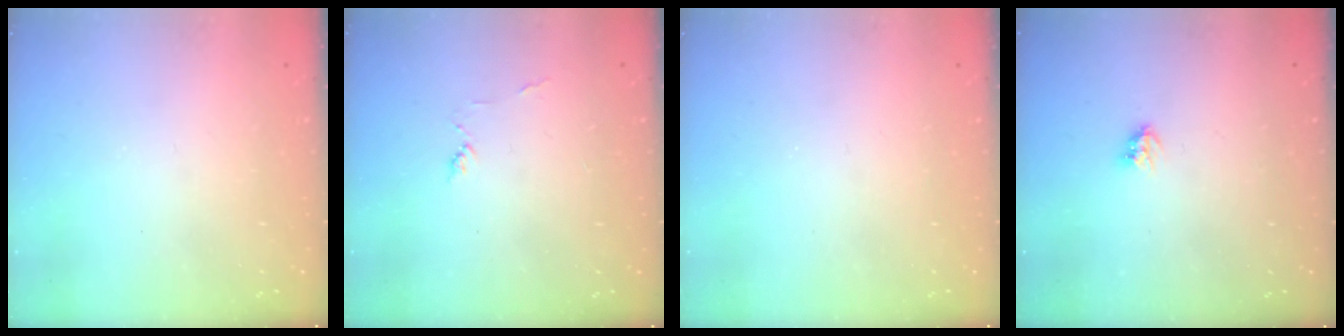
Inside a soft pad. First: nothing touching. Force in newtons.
{"total": 2.6, "press": 2.6, "slide": 0.3}
{"total": 0.0}
{"total": 3.9, "press": 3.8, "slide": 0.4}